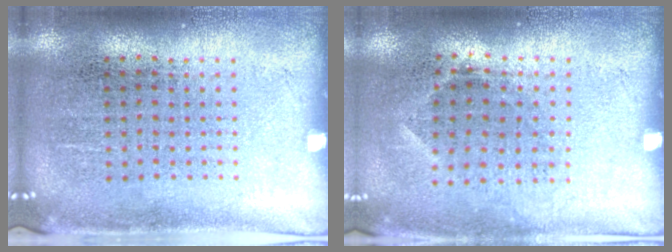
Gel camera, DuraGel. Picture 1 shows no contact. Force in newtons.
{"total": 0.8, "press": 0.7, "slide": 0.5}